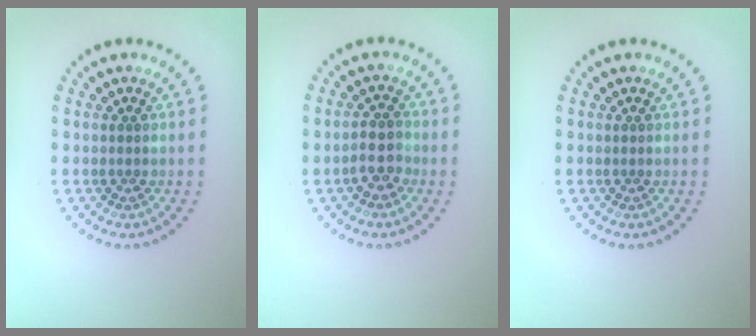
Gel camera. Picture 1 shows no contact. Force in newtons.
{"total": 2.1, "press": 1.9, "slide": 0.9}
{"total": 0.0}